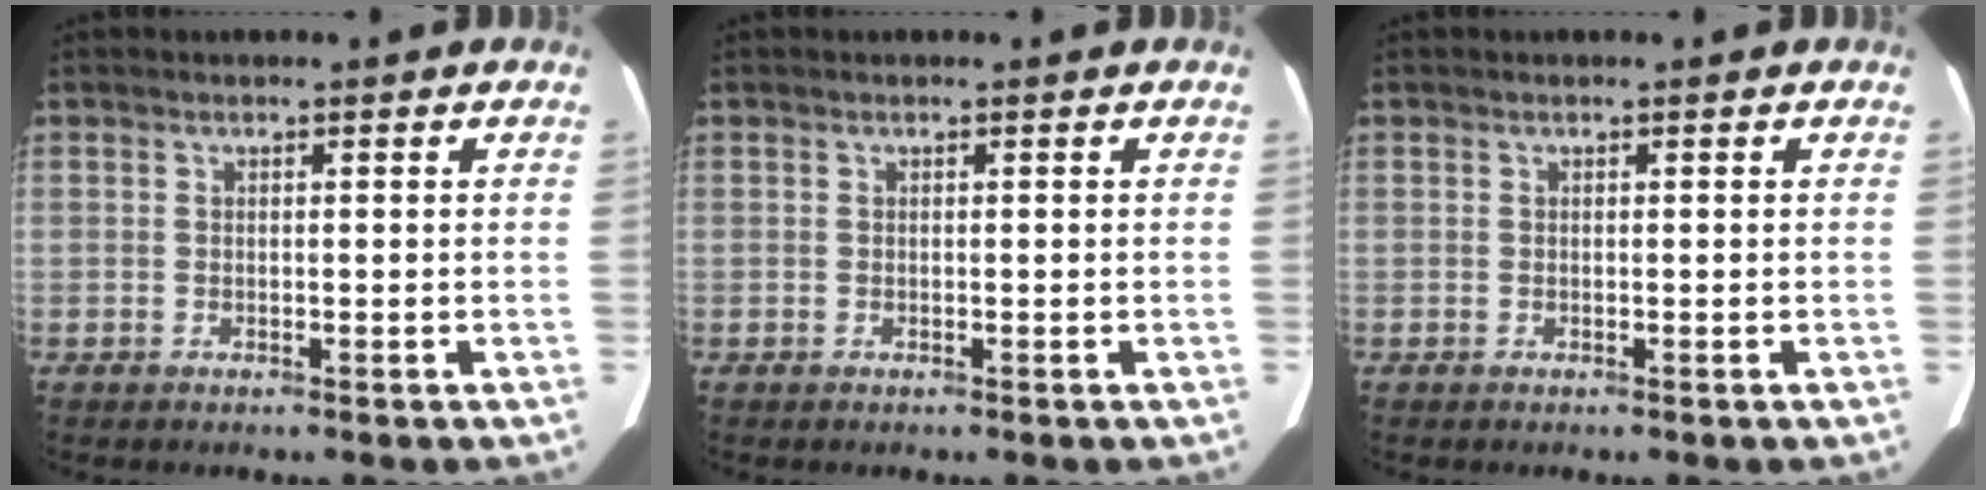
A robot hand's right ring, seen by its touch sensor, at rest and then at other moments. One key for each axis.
{"total": 0.0}
{"total": 0.0}